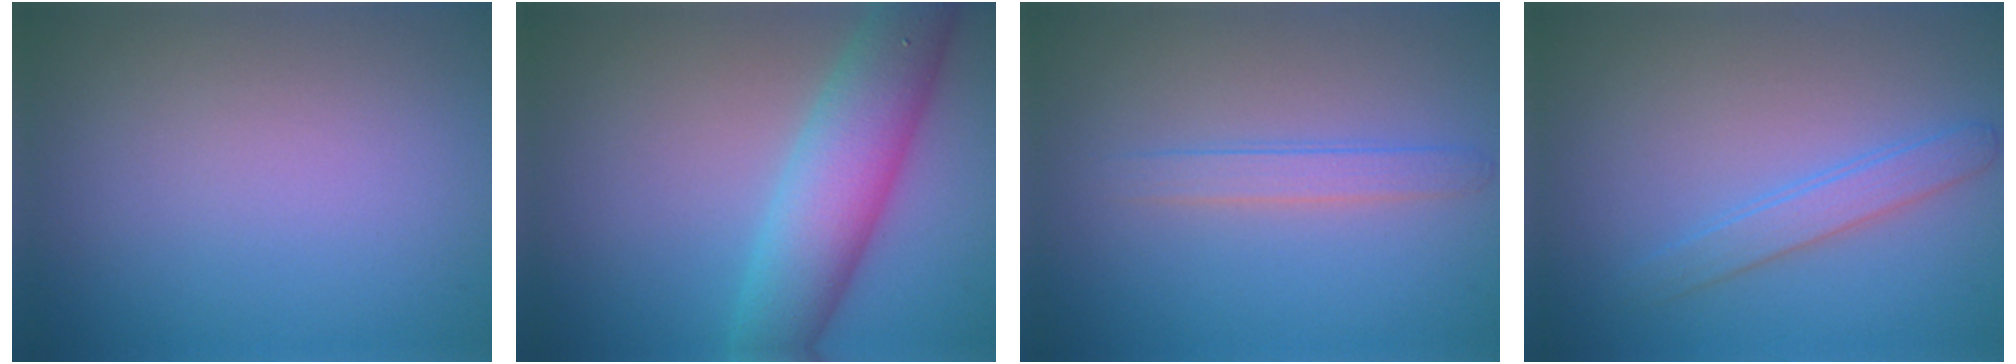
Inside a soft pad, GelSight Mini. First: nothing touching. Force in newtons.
{"total": 6.8, "press": 6.8, "slide": 0.2}
{"total": 1.8, "press": 1.8, "slide": 0.1}
{"total": 2.0, "press": 2.0, "slide": 0.0}